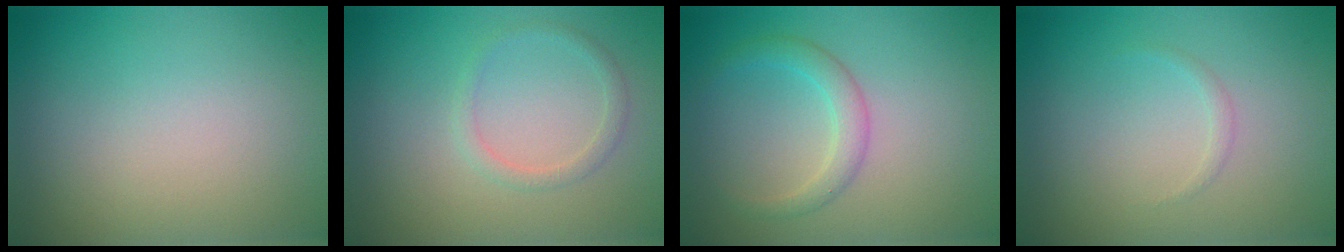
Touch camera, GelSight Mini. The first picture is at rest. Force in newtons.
{"total": 1.3, "press": 1.3, "slide": 0.1}
{"total": 2.2, "press": 2.2, "slide": 0.1}
{"total": 0.6, "press": 0.6, "slide": 0.1}